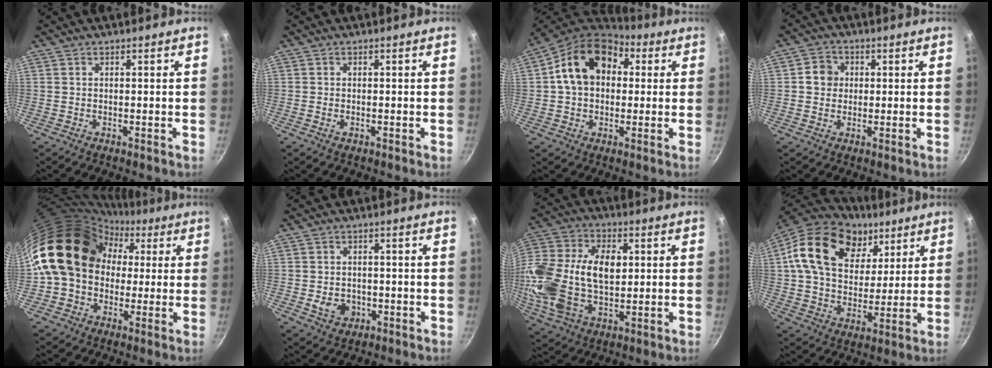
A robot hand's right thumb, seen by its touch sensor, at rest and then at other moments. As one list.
[{"total": 0.9, "force": [-0.3, 0.5, 0.7], "torque": [-0.013, 0.000, -0.005]}, {"total": 16.1, "force": [3.1, 11.9, 10.3], "torque": [-0.153, 0.031, 0.035]}, {"total": 4.4, "force": [0.5, 4.1, 1.6], "torque": [-0.002, 0.007, -0.001]}, {"total": 19.9, "force": [1.9, 16.5, 10.9], "torque": [-0.163, 0.061, 0.027]}, {"total": 4.9, "force": [-1.2, 4.0, 2.6], "torque": [-0.029, 0.007, -0.009]}, {"total": 22.4, "force": [1.2, 14.1, 17.4], "torque": [-0.339, 0.015, 0.020]}, {"total": 23.5, "force": [10.0, 16.1, 13.9], "torque": [-0.224, -0.014, 0.168]}]